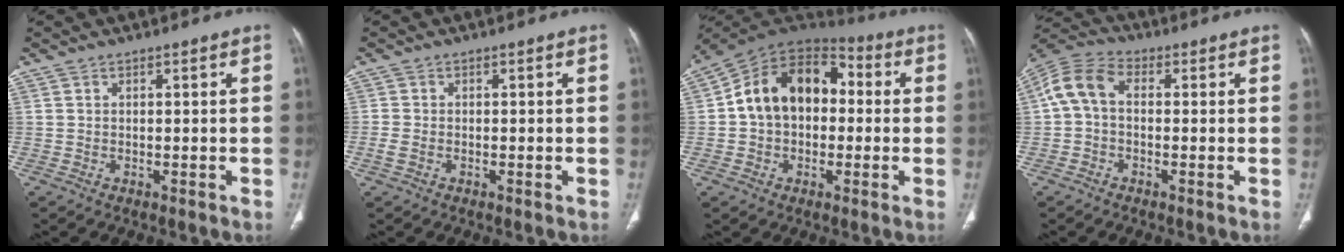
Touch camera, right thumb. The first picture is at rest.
{"total": 1.9, "force": [-0.7, 1.3, 1.2], "torque": [-0.031, -0.001, -0.015]}
{"total": 16.6, "force": [1.0, 11.8, 11.6], "torque": [-0.156, 0.047, 0.003]}
{"total": 8.0, "force": [0.2, 5.4, 5.9], "torque": [-0.115, 0.026, -0.009]}